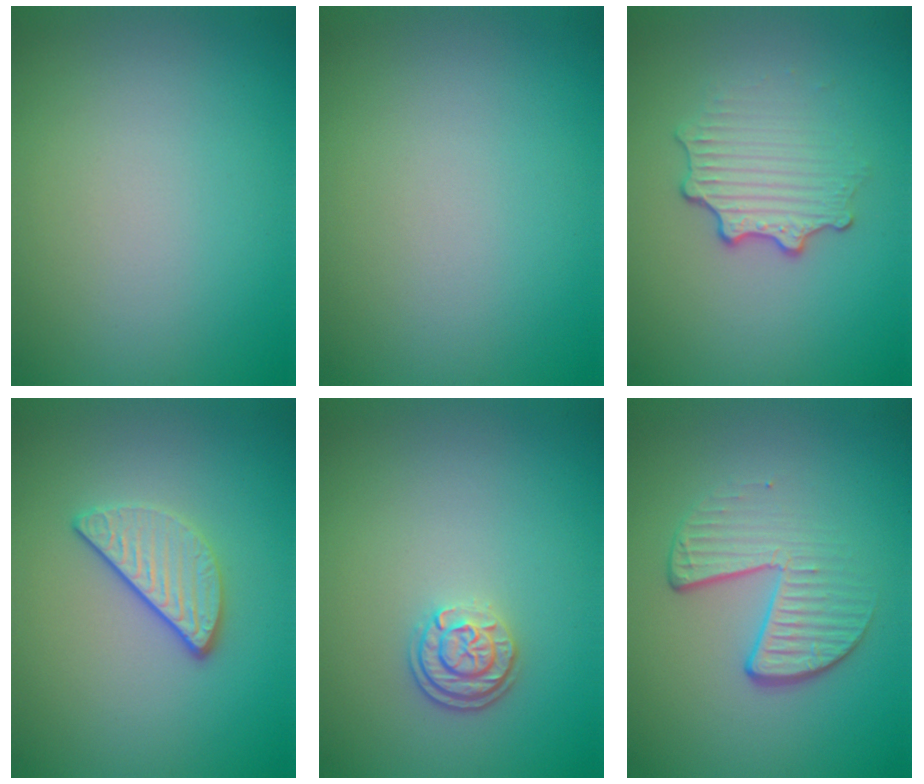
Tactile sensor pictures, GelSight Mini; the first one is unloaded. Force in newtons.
{"total": 0.0}
{"total": 3.3, "press": 2.5, "slide": 2.2}
{"total": 2.9, "press": 2.4, "slide": 1.6}
{"total": 2.3, "press": 2.0, "slide": 1.3}
{"total": 4.1, "press": 2.7, "slide": 3.1}